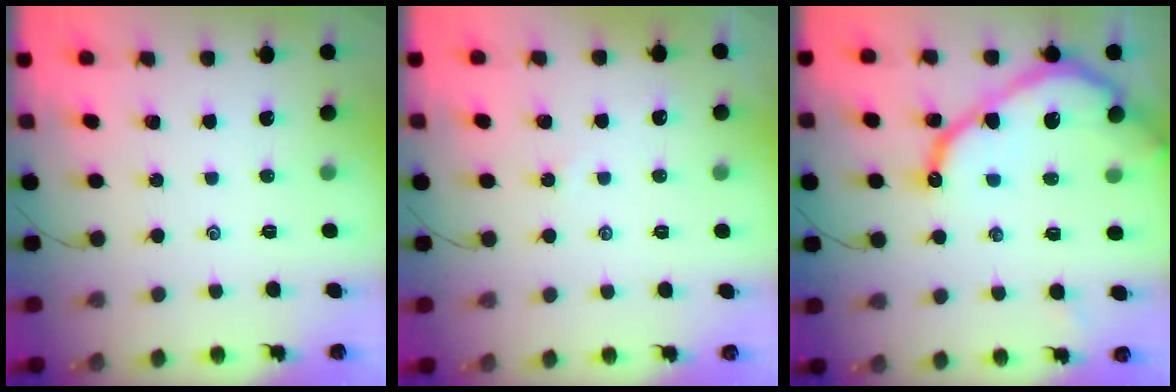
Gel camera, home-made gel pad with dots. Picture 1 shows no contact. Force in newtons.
{"total": 2.2, "press": 2.2, "slide": 0.5}
{"total": 13.9, "press": 13.8, "slide": 1.3}